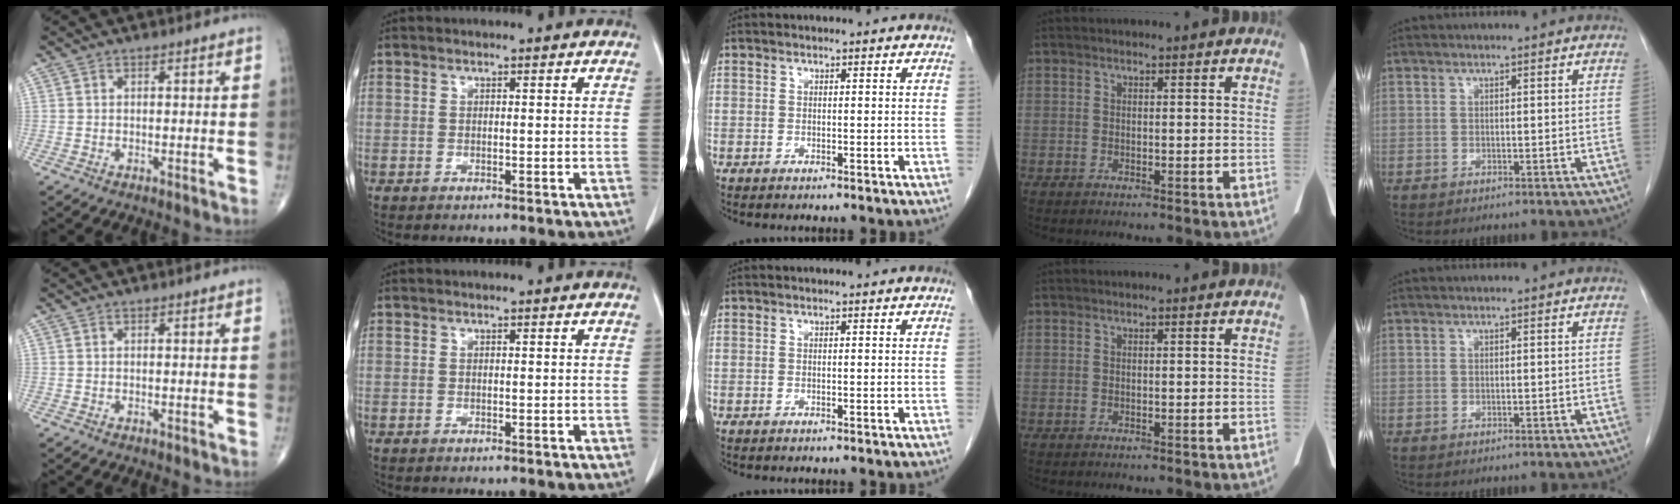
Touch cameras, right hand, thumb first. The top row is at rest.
{}